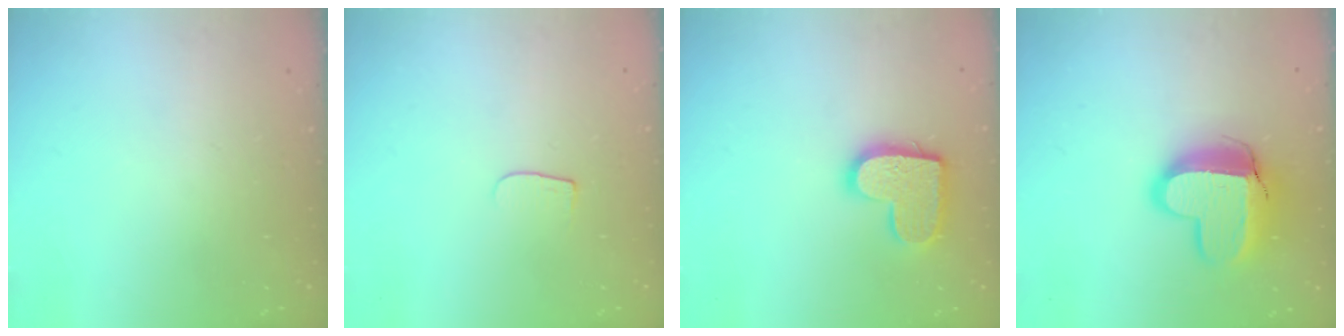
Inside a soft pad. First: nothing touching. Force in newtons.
{"total": 3.8, "press": 3.8, "slide": 0.5}
{"total": 14.6, "press": 14.6, "slide": 0.9}
{"total": 14.1, "press": 14.1, "slide": 1.1}